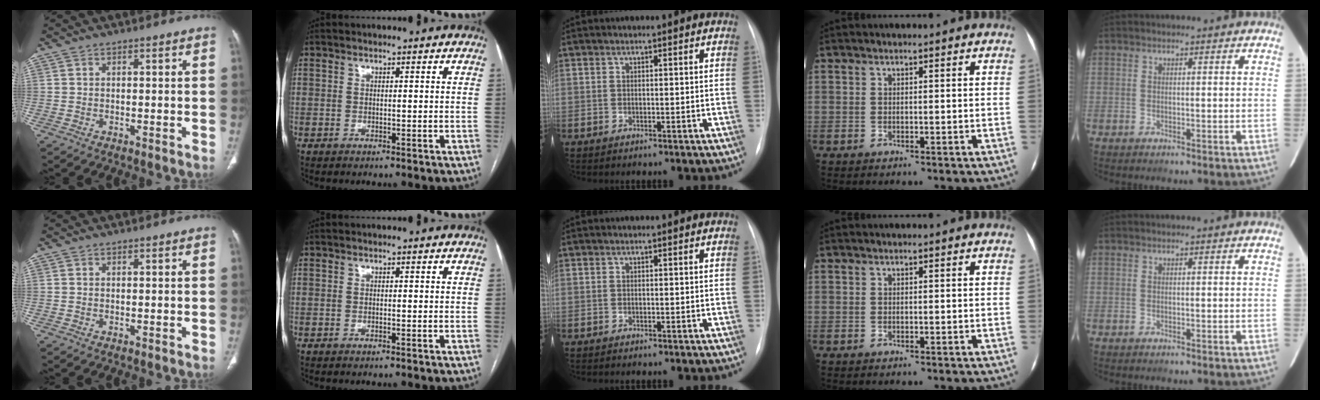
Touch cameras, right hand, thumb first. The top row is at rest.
{}